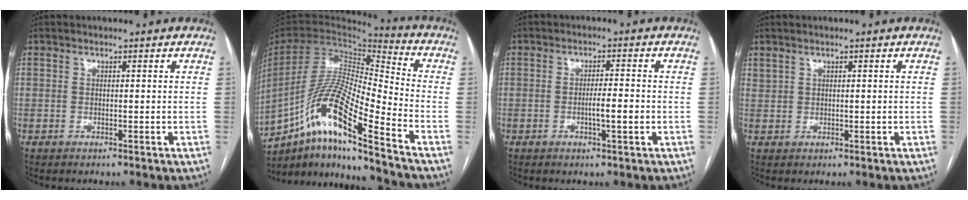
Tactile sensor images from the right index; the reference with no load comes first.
{"total": 17.8, "force": [-11.3, 0.8, 13.7], "torque": [-0.282, -0.007, -0.207]}
{"total": 3.7, "force": [-0.9, 0.3, 3.6], "torque": [-0.061, -0.001, -0.014]}
{"total": 1.2, "force": [1.0, 0.5, 0.3], "torque": [-0.007, 0.005, 0.023]}